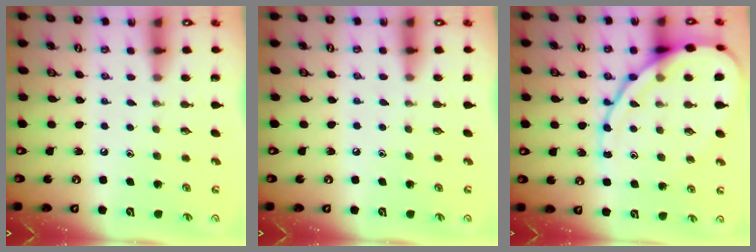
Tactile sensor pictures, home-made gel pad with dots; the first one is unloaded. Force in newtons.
{"total": 4.1, "press": 4.0, "slide": 0.7}
{"total": 15.6, "press": 15.4, "slide": 1.8}